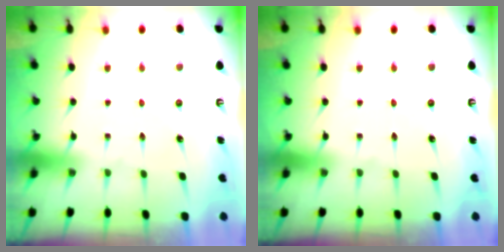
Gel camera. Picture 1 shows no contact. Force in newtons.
{"total": 0.0}